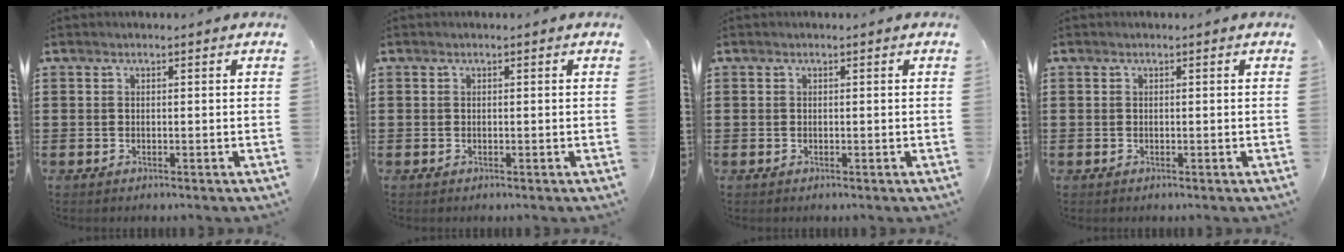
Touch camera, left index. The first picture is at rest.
{"total": 0.0}
{"total": 0.0}
{"total": 0.0}